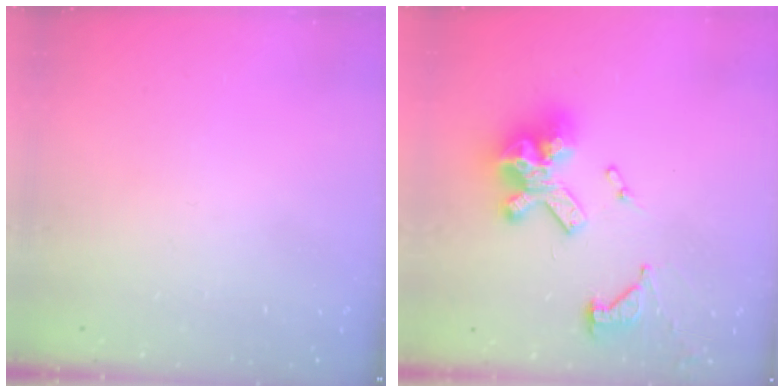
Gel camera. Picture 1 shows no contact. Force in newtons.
{"total": 15.2, "press": 15.1, "slide": 1.8}